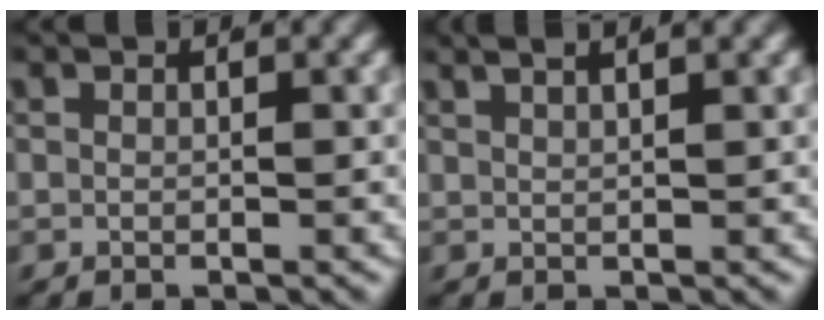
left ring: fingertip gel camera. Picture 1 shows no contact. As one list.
[{"total": 3.4, "force": [2.7, 0.4, 2.0], "torque": [-0.020, 0.012, 0.045]}]